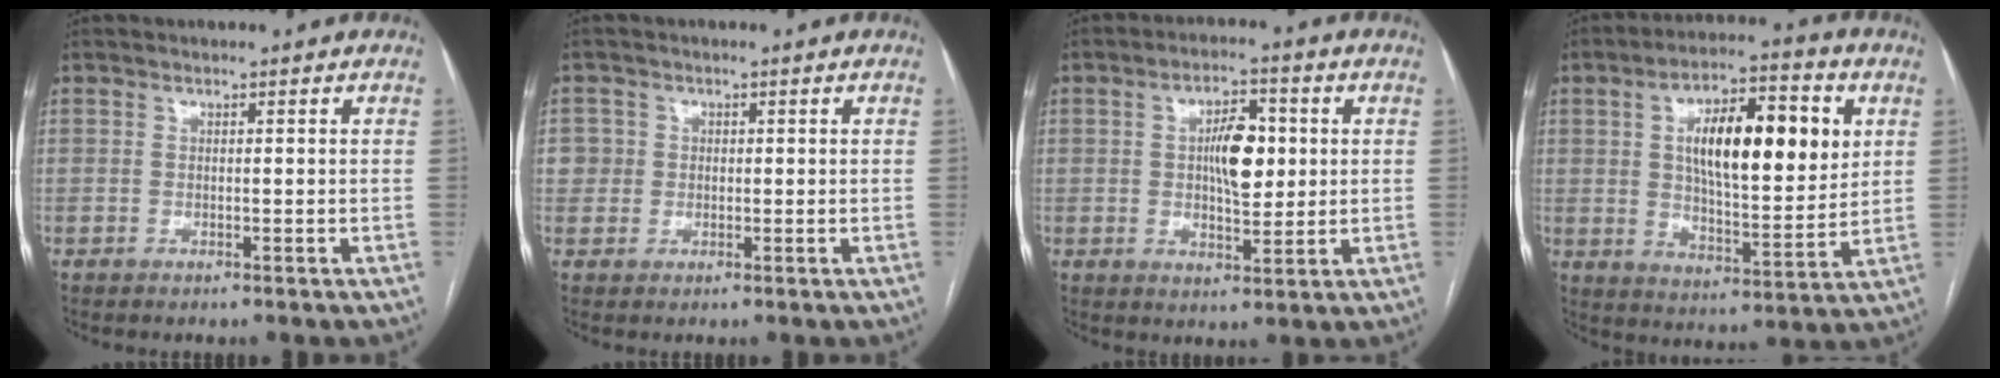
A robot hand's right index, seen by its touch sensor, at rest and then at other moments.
{"total": 2.9, "force": [0.5, 2.8, 0.0], "torque": [0.016, 0.009, 0.007]}
{"total": 7.3, "force": [0.9, 2.8, 6.7], "torque": [-0.115, 0.013, 0.018]}
{"total": 17.0, "force": [4.5, 5.4, 15.5], "torque": [-0.253, 0.018, 0.072]}